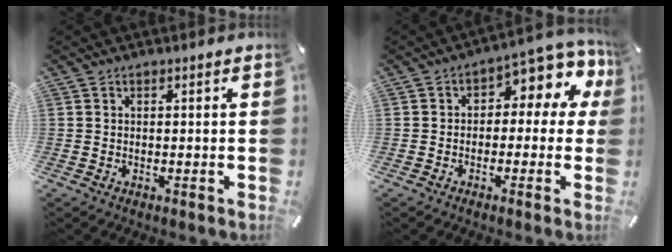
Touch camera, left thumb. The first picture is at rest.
{"total": 7.1, "force": [1.9, 4.4, 5.3], "torque": [-0.060, -0.018, 0.027]}